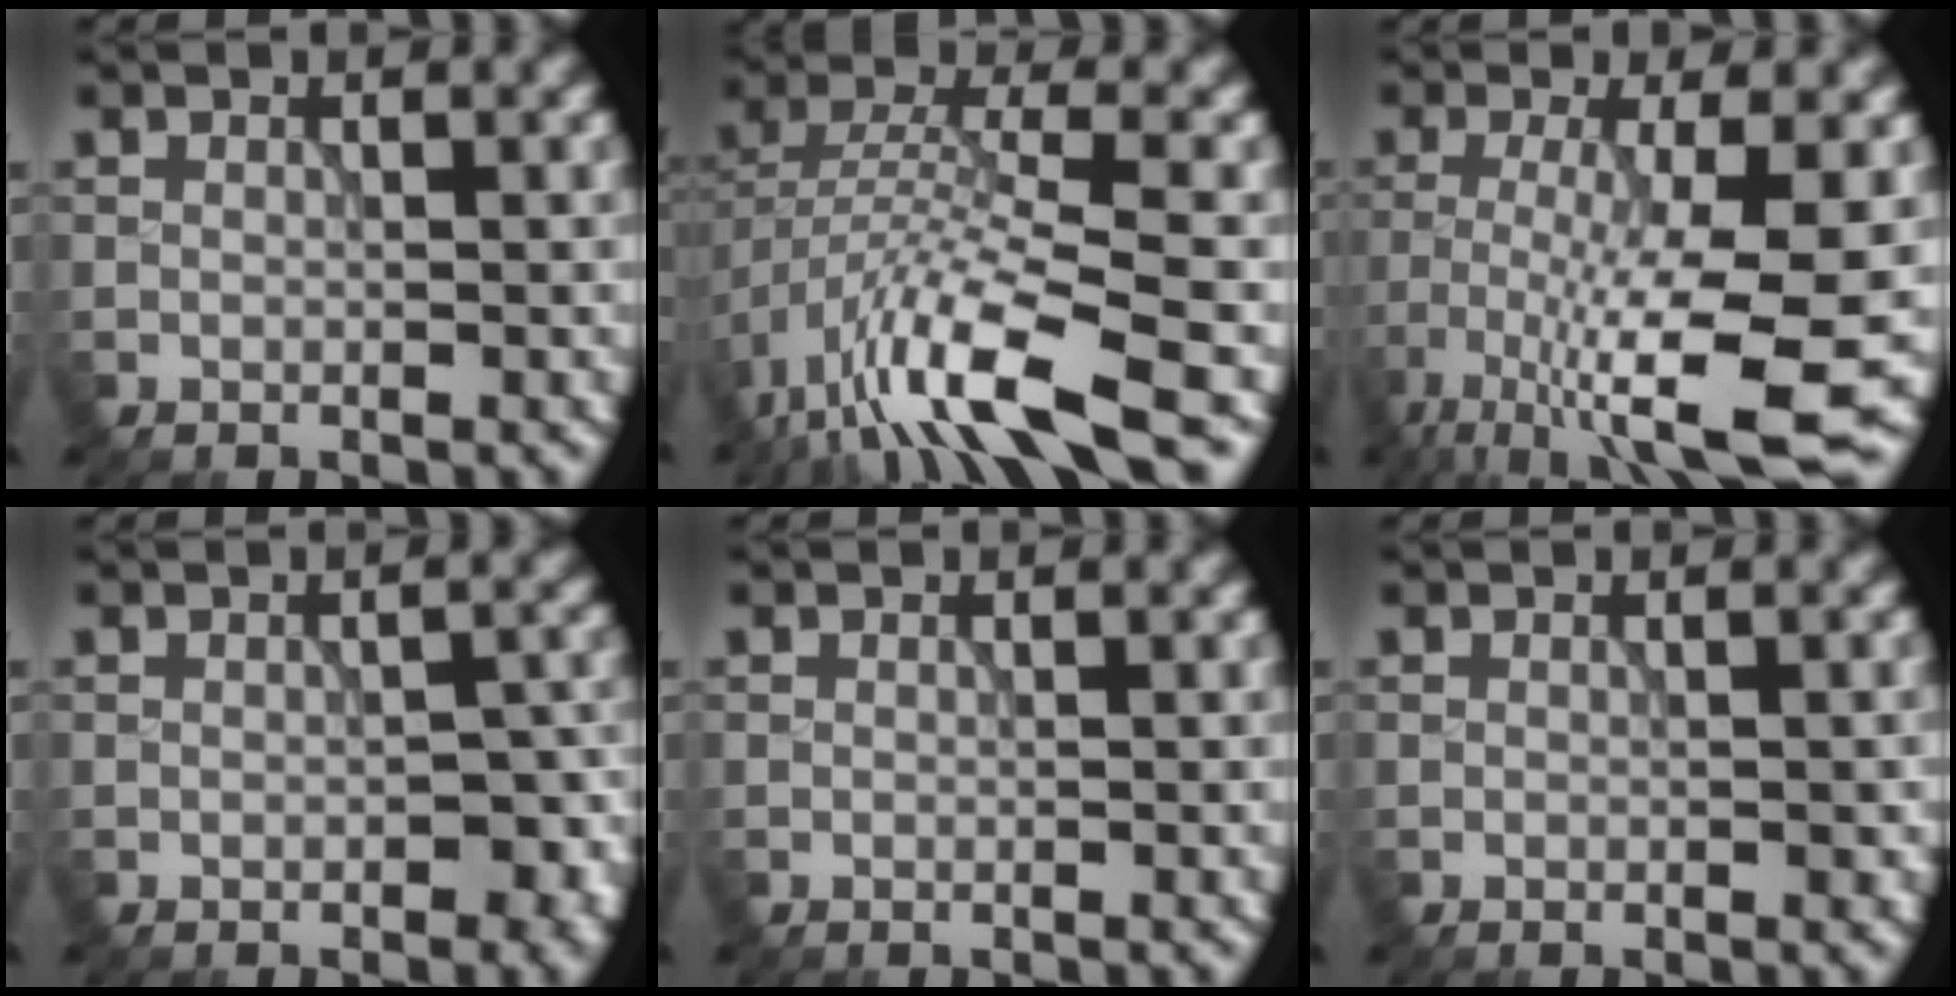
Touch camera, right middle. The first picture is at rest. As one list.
[{"total": 9.7, "force": [-5.7, 2.6, 7.4], "torque": [-0.140, 0.002, -0.113]}, {"total": 8.4, "force": [-3.8, 1.1, 7.4], "torque": [-0.128, -0.010, -0.074]}, {"total": 4.2, "force": [-1.1, 2.4, 3.3], "torque": [-0.039, -0.008, -0.011]}, {"total": 0.0}, {"total": 0.9, "force": [-0.1, 0.4, 0.7], "torque": [-0.009, -0.002, 0.001]}]